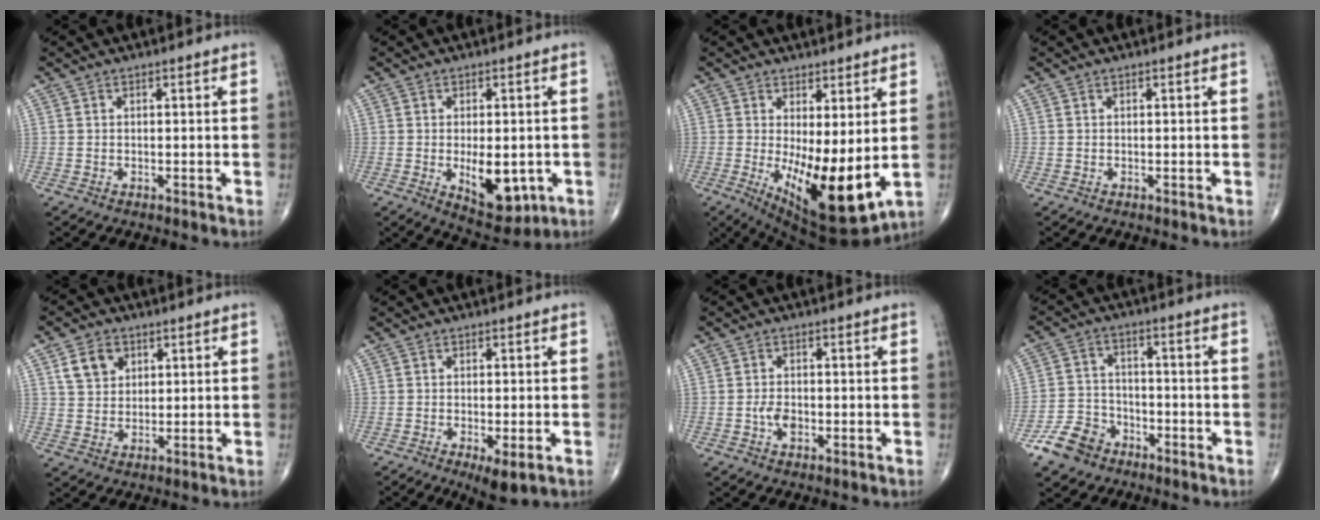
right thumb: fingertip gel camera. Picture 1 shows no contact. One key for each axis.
{"total": 10.2, "fx": -2.1, "fy": 5.2, "fz": 8.5, "tx": -0.101, "ty": -0.012, "tz": -0.017}
{"total": 14.3, "fx": -0.7, "fy": 5.1, "fz": 13.3, "tx": -0.207, "ty": -0.035, "tz": 0.011}
{"total": 0.0}
{"total": 6.2, "fx": 2.7, "fy": 4.7, "fz": 3.0, "tx": -0.033, "ty": -0.009, "tz": 0.050}
{"total": 5.1, "fx": -2.1, "fy": 1.6, "fz": 4.3, "tx": -0.070, "ty": -0.012, "tz": -0.029}
{"total": 3.1, "fx": -0.8, "fy": 1.9, "fz": 2.3, "tx": -0.035, "ty": 0.003, "tz": -0.015}
{"total": 8.1, "fx": -5.1, "fy": 5.7, "fz": 2.5, "tx": -0.029, "ty": 0.033, "tz": -0.099}